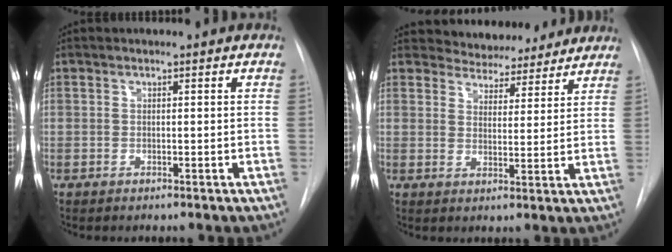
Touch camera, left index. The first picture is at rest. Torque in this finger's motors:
{"motor_torque": [0.04, -1.33, 0.24, 0.06]}